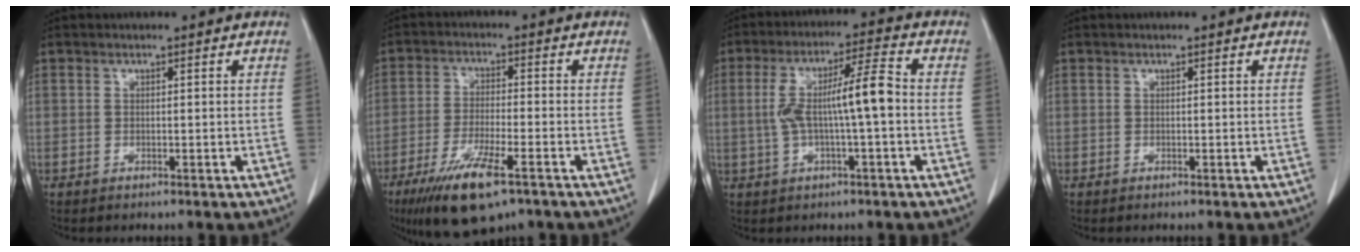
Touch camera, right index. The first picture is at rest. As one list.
[{"total": 11.1, "force": [-6.7, 2.2, 8.6], "torque": [-0.162, -0.025, -0.112]}, {"total": 9.2, "force": [-0.3, 0.9, 9.1], "torque": [-0.173, 0.027, -0.005]}, {"total": 0.0}]